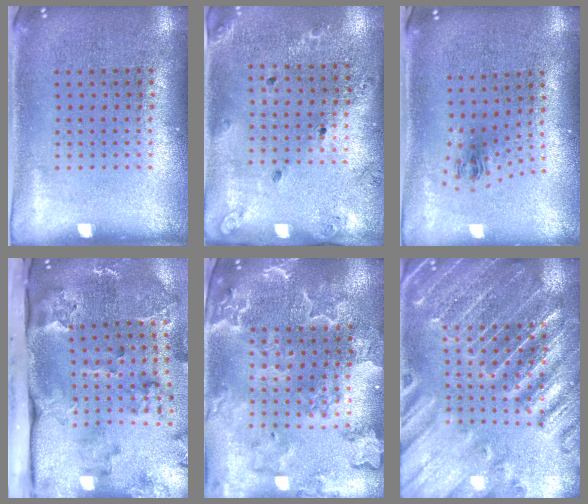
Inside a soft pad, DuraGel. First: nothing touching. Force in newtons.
{"total": 1.2, "press": 1.1, "slide": 0.5}
{"total": 1.0, "press": 0.4, "slide": 0.9}
{"total": 3.7, "press": 2.6, "slide": 2.6}
{"total": 3.3, "press": 3.0, "slide": 1.4}
{"total": 3.6, "press": 3.5, "slide": 1.0}